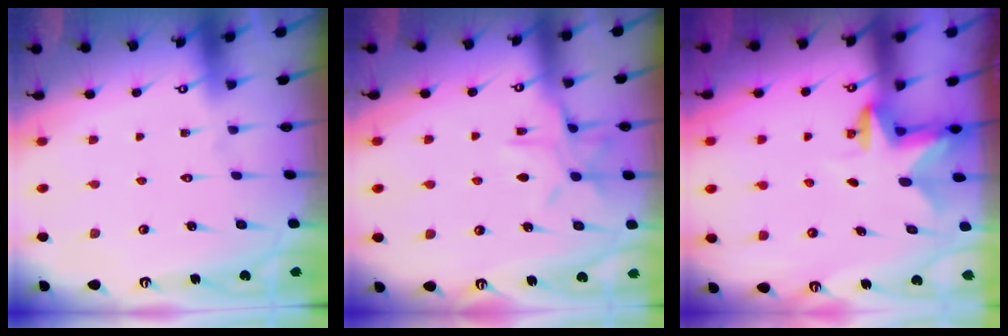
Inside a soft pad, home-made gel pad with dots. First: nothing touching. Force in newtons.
{"total": 9.6, "press": 9.6, "slide": 0.7}
{"total": 2.5, "press": 2.5, "slide": 0.5}